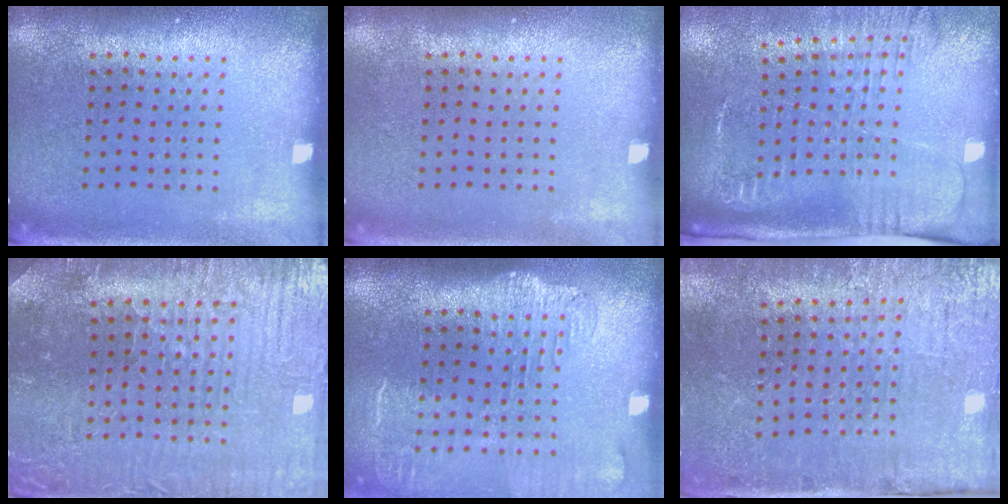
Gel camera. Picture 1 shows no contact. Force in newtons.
{"total": 0.0}
{"total": 2.7, "press": 2.1, "slide": 1.7}
{"total": 3.7, "press": 3.7, "slide": 0.4}
{"total": 1.9, "press": 1.5, "slide": 1.2}
{"total": 3.9, "press": 3.9, "slide": 0.5}